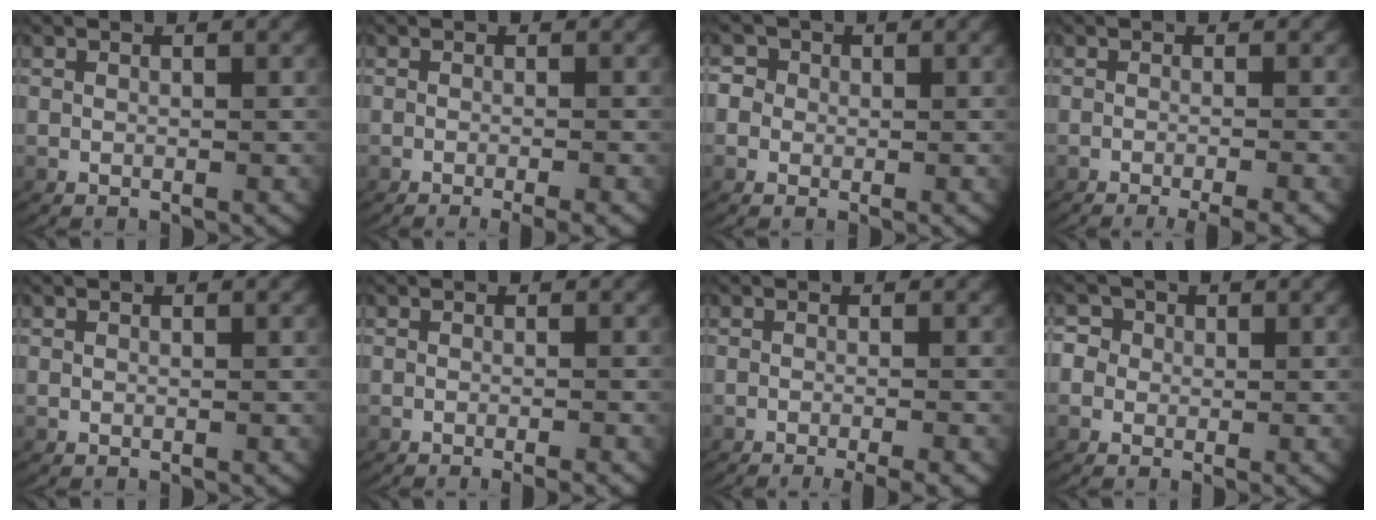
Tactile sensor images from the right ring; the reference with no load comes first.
{"total": 3.3, "force": [-2.5, 0.5, 2.0], "torque": [-0.013, 0.001, -0.040]}
{"total": 3.3, "force": [0.2, 3.1, 1.0], "torque": [-0.026, 0.003, -0.006]}
{"total": 4.9, "force": [-4.0, 1.0, 2.6], "torque": [-0.022, -0.003, -0.058]}
{"total": 0.0}
{"total": 2.2, "force": [-1.8, 0.3, 1.2], "torque": [-0.005, 0.005, -0.030]}
{"total": 4.6, "force": [-3.7, 0.9, 2.6], "torque": [-0.022, -0.004, -0.054]}
{"total": 3.9, "force": [0.3, 3.6, 1.4], "torque": [-0.033, 0.001, -0.004]}